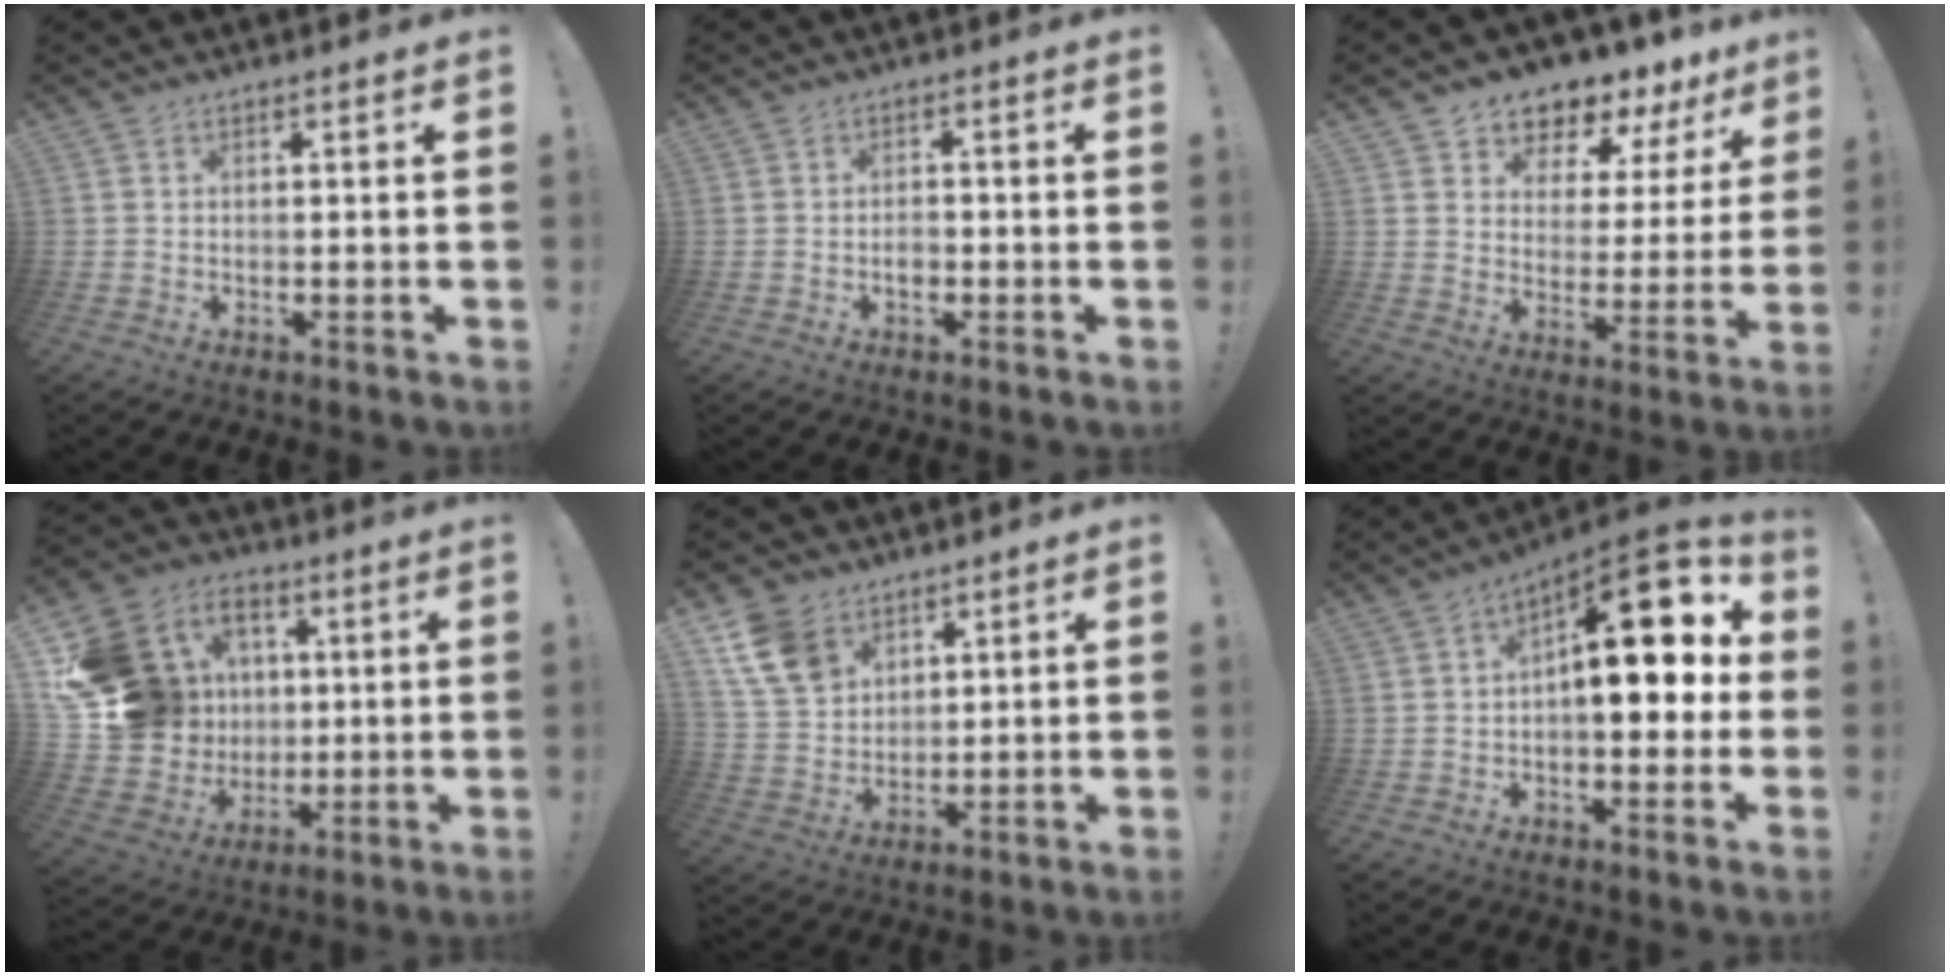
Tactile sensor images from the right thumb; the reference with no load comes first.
{"total": 2.7, "force": [-1.1, 1.9, 1.4], "torque": [-0.007, 0.000, -0.023]}
{"total": 6.5, "force": [5.4, 3.4, 1.2], "torque": [-0.021, -0.058, 0.098]}
{"total": 19.8, "force": [3.3, 18.1, 7.4], "torque": [-0.125, -0.006, 0.107]}
{"total": 11.9, "force": [6.8, 8.3, 5.1], "torque": [-0.092, -0.026, 0.139]}
{"total": 17.6, "force": [3.8, 8.0, 15.2], "torque": [-0.197, -0.021, 0.063]}